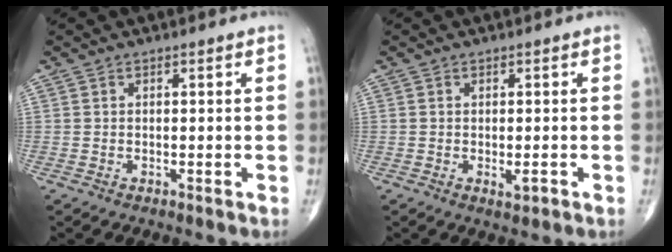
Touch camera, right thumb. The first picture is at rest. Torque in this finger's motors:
{"motor_torque": [0.22, 0.33, -0.08, -0.02, 0.05]}